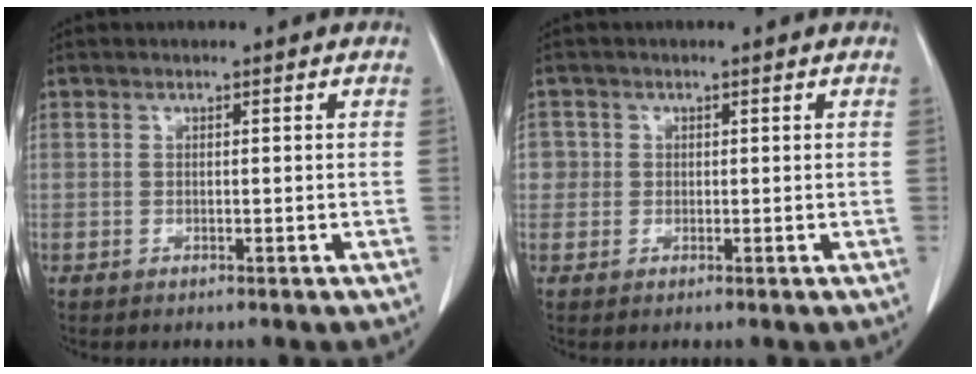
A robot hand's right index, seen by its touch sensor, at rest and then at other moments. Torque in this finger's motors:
{"motor_torque": [-0.03, 0.02, 0.01, 0.00]}